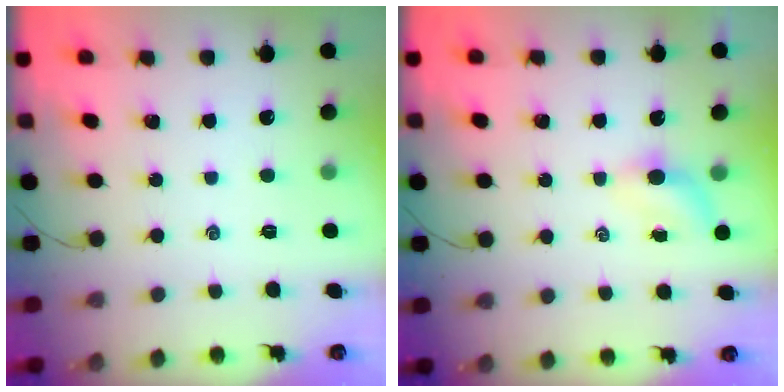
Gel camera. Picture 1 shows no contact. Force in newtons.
{"total": 3.6, "press": 3.4, "slide": 1.3}